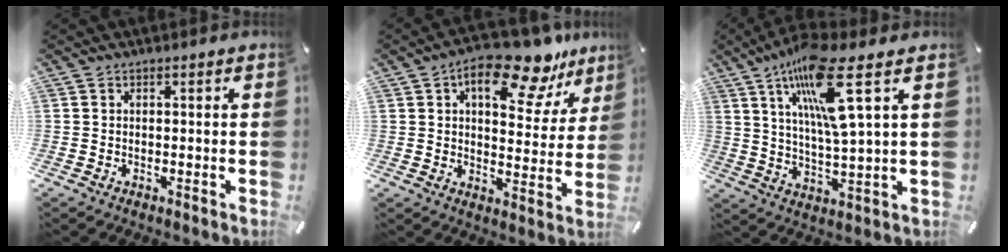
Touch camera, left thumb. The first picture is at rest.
{"total": 16.5, "force": [11.4, 7.0, 9.6], "torque": [-0.129, -0.076, 0.187]}
{"total": 15.4, "force": [8.0, 1.8, 13.0], "torque": [-0.255, -0.028, 0.120]}